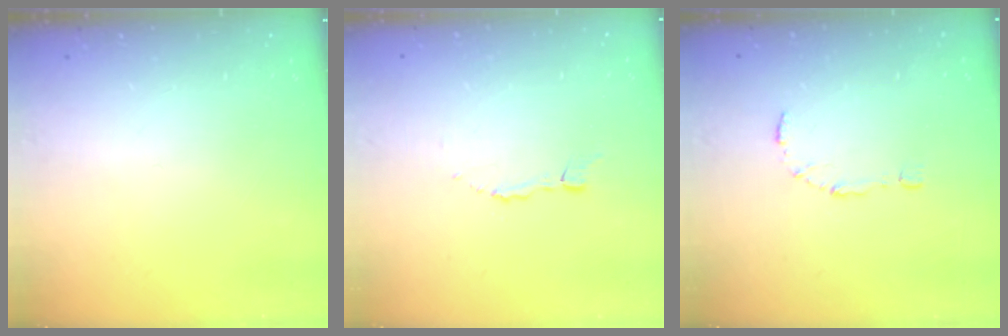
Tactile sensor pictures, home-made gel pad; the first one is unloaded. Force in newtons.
{"total": 3.9, "press": 3.9, "slide": 0.4}
{"total": 5.8, "press": 5.8, "slide": 0.5}